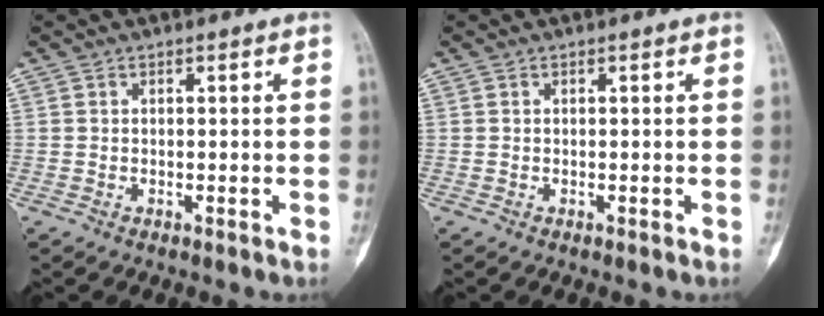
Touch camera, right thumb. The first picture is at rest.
{"total": 0.0}